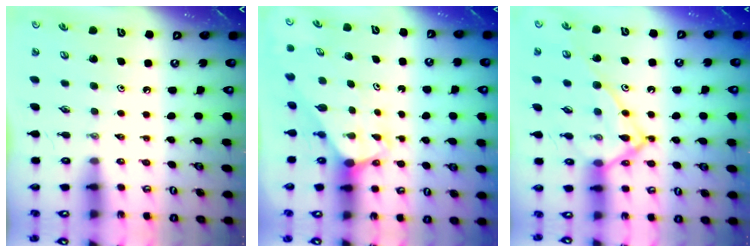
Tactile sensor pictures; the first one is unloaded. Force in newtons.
{"total": 3.0, "press": 3.0, "slide": 0.1}
{"total": 17.9, "press": 17.8, "slide": 1.6}